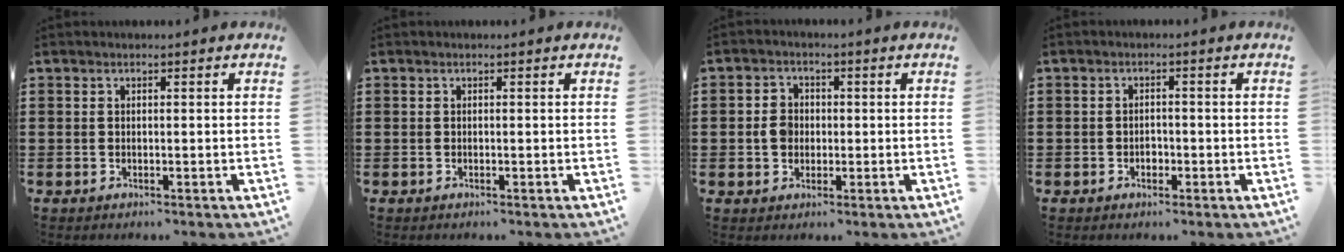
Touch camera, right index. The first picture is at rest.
{"total": 0.0}
{"total": 3.7, "force": [-0.2, 3.1, 1.9], "torque": [-0.046, 0.010, -0.007]}
{"total": 1.4, "force": [-0.6, 1.0, 0.8], "torque": [-0.019, -0.001, -0.012]}